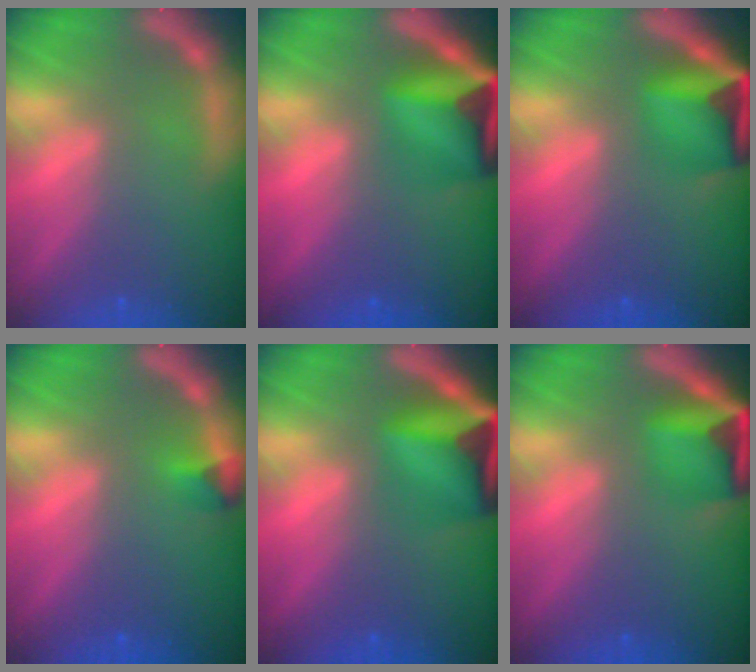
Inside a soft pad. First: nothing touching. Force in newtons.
{"total": 9.0}
{"total": 6.9}
{"total": 1.4}
{"total": 9.5}
{"total": 6.0}